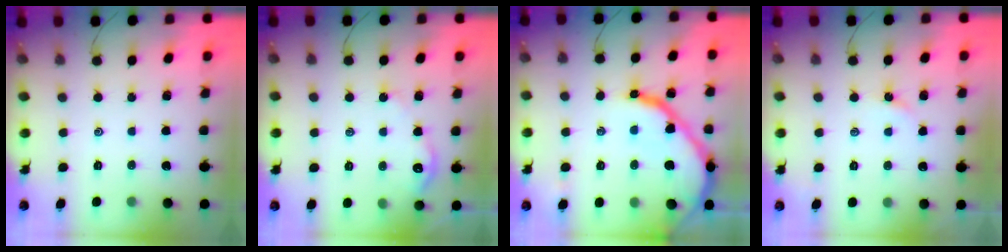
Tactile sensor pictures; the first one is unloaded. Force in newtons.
{"total": 4.9, "press": 4.8, "slide": 0.4}
{"total": 17.6, "press": 17.5, "slide": 1.9}
{"total": 1.9, "press": 1.8, "slide": 0.3}